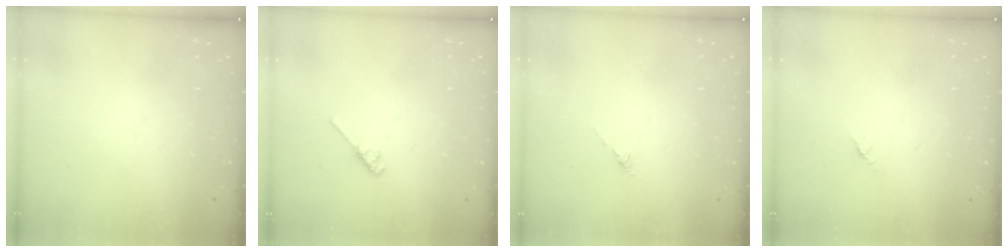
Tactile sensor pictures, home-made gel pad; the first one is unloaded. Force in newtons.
{"total": 3.3, "press": 3.2, "slide": 0.5}
{"total": 0.0}
{"total": 2.9, "press": 2.9, "slide": 0.3}